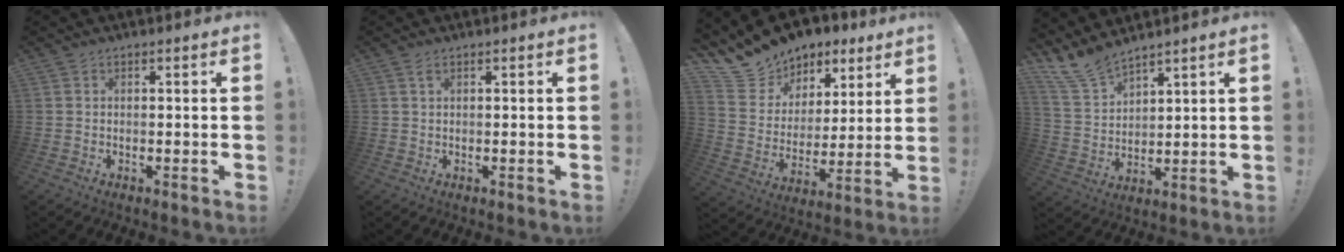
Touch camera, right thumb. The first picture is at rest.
{"total": 1.1, "force": [0.6, 0.5, 0.8], "torque": [-0.009, -0.002, 0.009]}
{"total": 12.9, "force": [10.8, 7.0, 1.4], "torque": [-0.042, -0.093, 0.207]}
{"total": 9.4, "force": [8.7, 2.7, 2.7], "torque": [-0.071, -0.057, 0.168]}